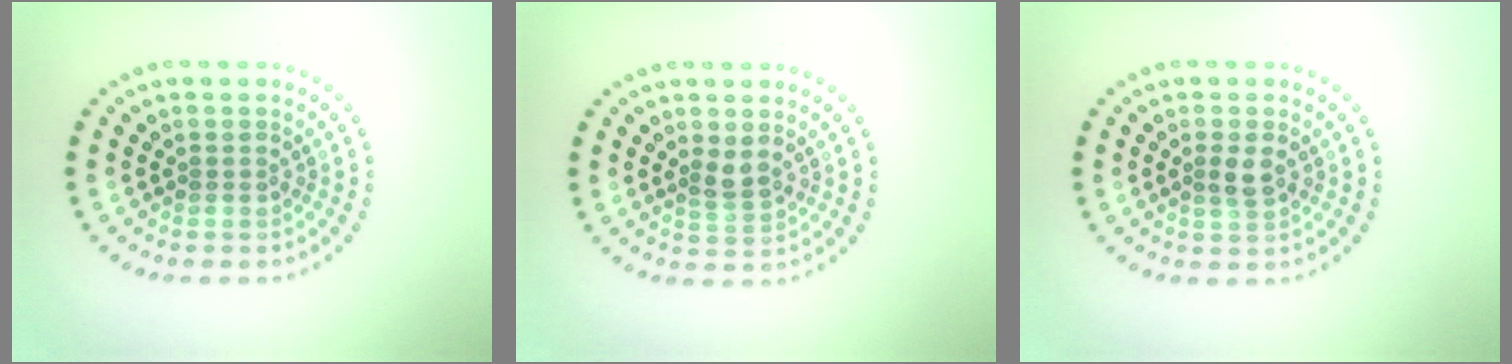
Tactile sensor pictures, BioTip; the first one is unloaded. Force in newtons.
{"total": 1.5, "press": 1.3, "slide": 0.7}
{"total": 1.6, "press": 1.6, "slide": 0.5}